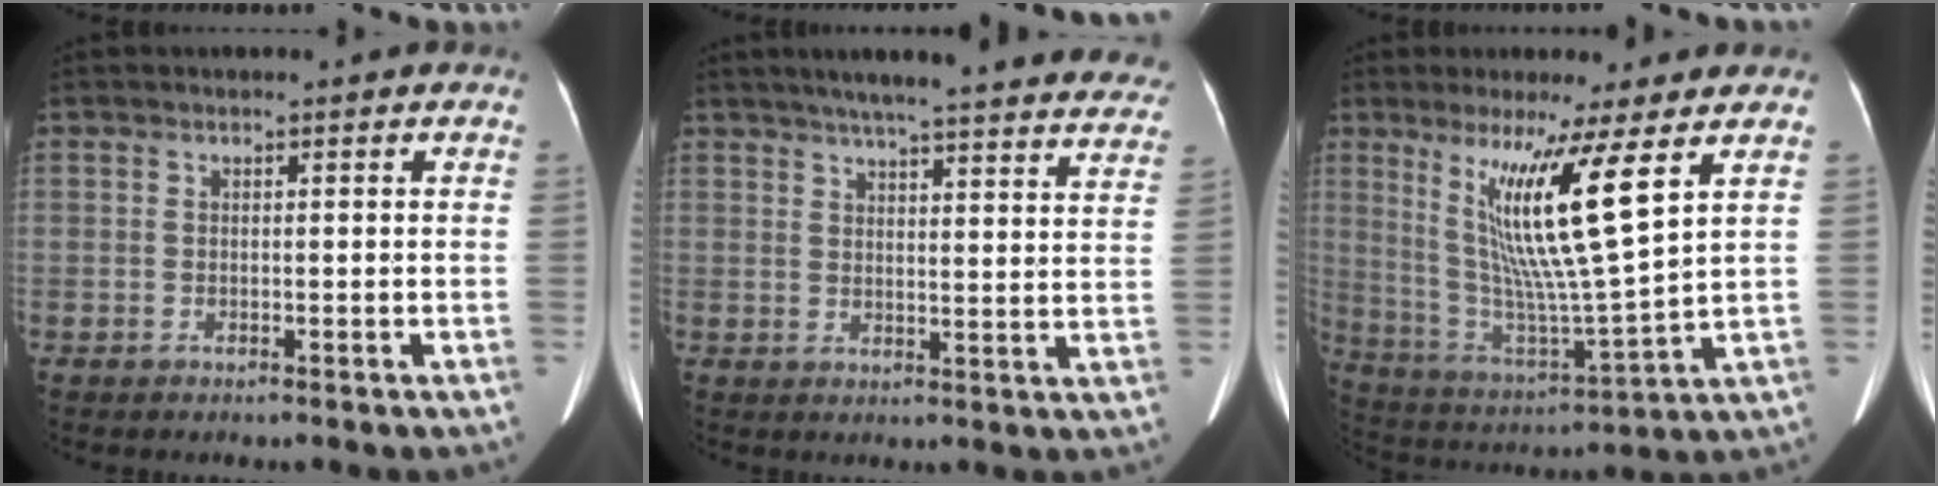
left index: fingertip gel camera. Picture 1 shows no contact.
{"total": 28.4, "force": [25.2, 3.4, 12.7], "torque": [-0.179, -0.047, 0.291]}
{"total": 14.5, "force": [6.1, -1.0, 13.1], "torque": [-0.257, -0.024, 0.117]}